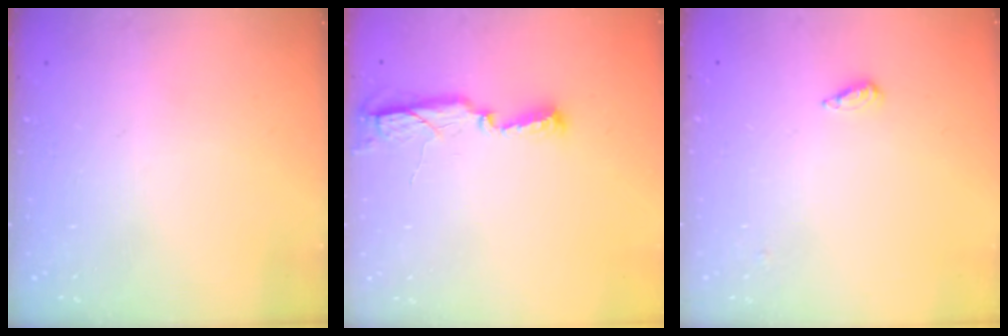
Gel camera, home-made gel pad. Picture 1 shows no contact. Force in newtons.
{"total": 6.6, "press": 6.5, "slide": 1.1}
{"total": 2.2, "press": 2.2, "slide": 0.5}